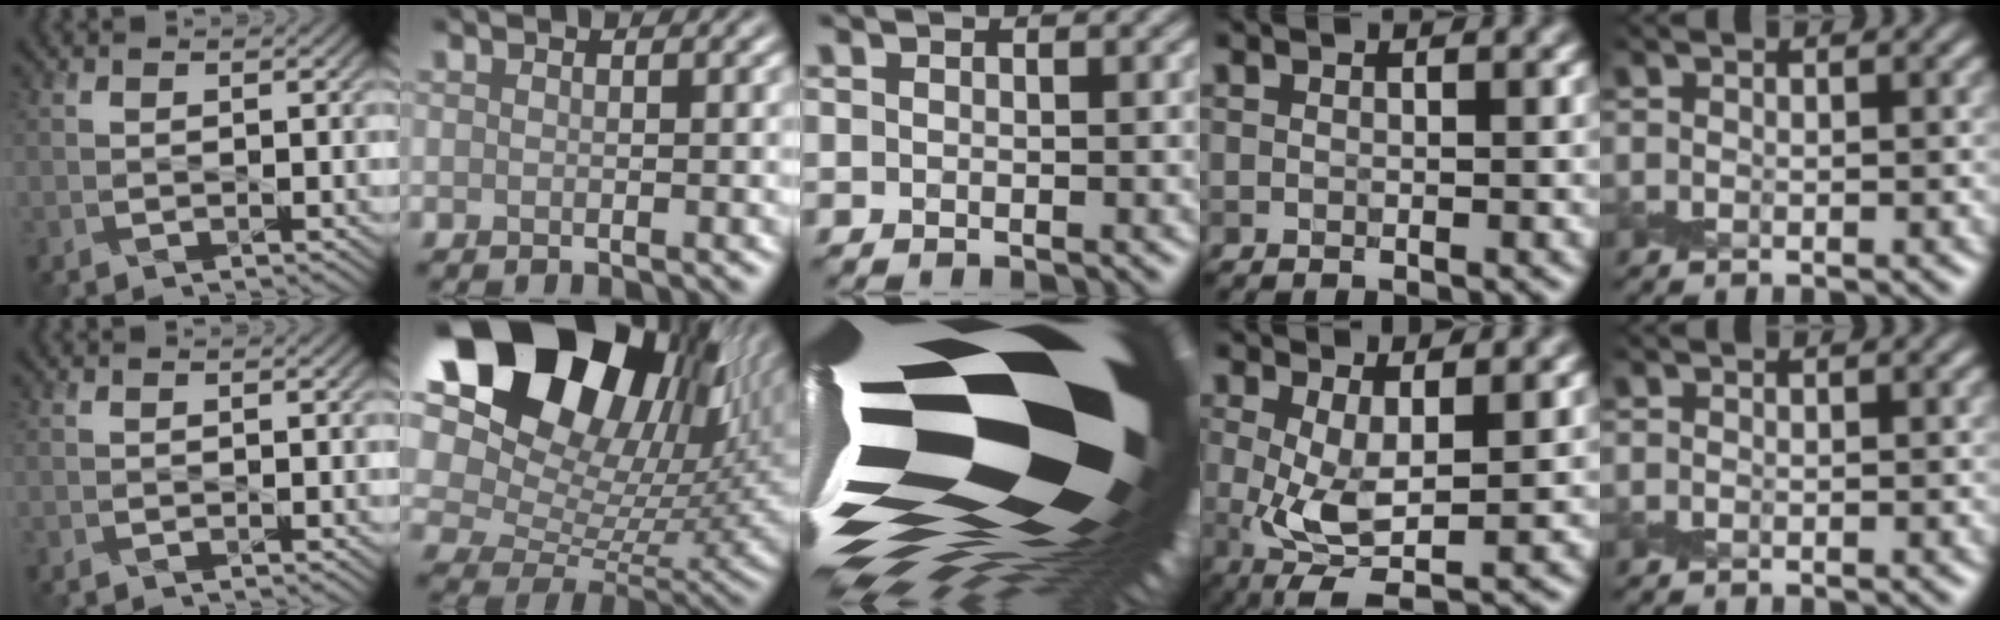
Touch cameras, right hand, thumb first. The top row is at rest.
{"index": {"total": 21.8, "force": [10.7, 13.8, 13.0], "torque": [-0.236, 0.058, 0.186]}, "middle": {"total": 22.6, "force": [-2.6, 11.7, 19.2], "torque": [-0.278, -0.020, -0.064]}, "ring": {"total": 4.3, "force": [-0.3, 1.2, 4.1], "torque": [-0.083, -0.009, -0.002]}}